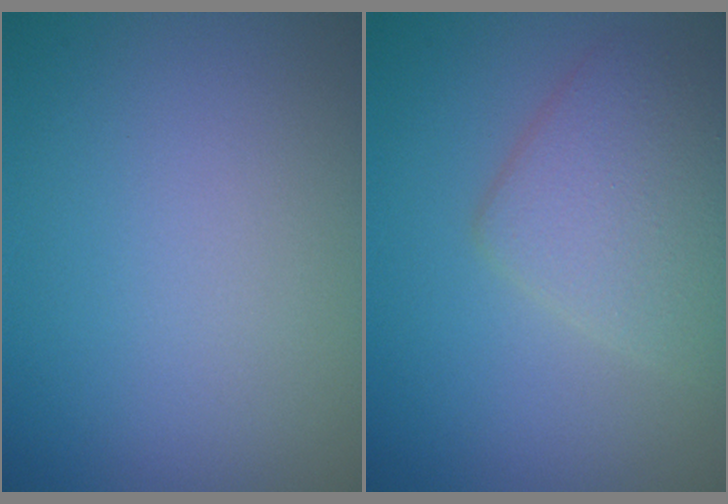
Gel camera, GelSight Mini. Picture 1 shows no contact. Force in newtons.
{"total": 4.2, "press": 4.2, "slide": 0.1}